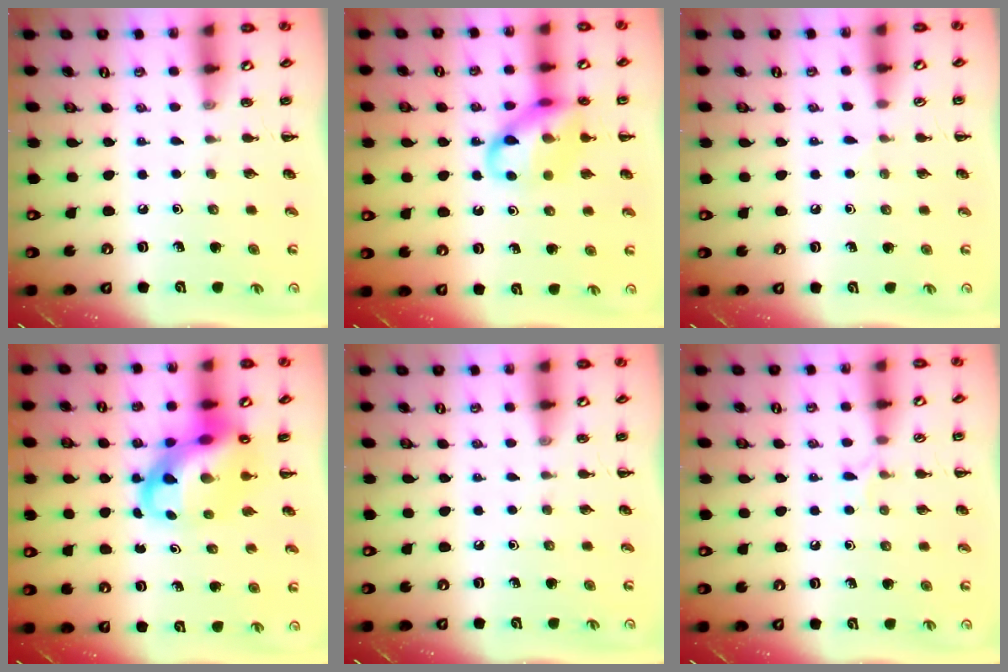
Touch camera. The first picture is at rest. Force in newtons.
{"total": 13.5, "press": 13.3, "slide": 2.3}
{"total": 3.5, "press": 3.3, "slide": 1.4}
{"total": 11.1, "press": 10.7, "slide": 3.0}
{"total": 0.0}
{"total": 4.4, "press": 4.1, "slide": 1.5}